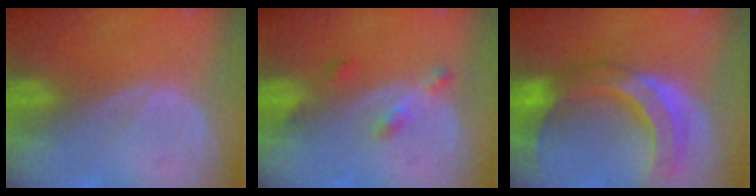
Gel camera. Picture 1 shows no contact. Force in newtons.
{"total": 3.2, "press": 2.7, "slide": 1.7}
{"total": 11.4, "press": 9.6, "slide": 6.1}